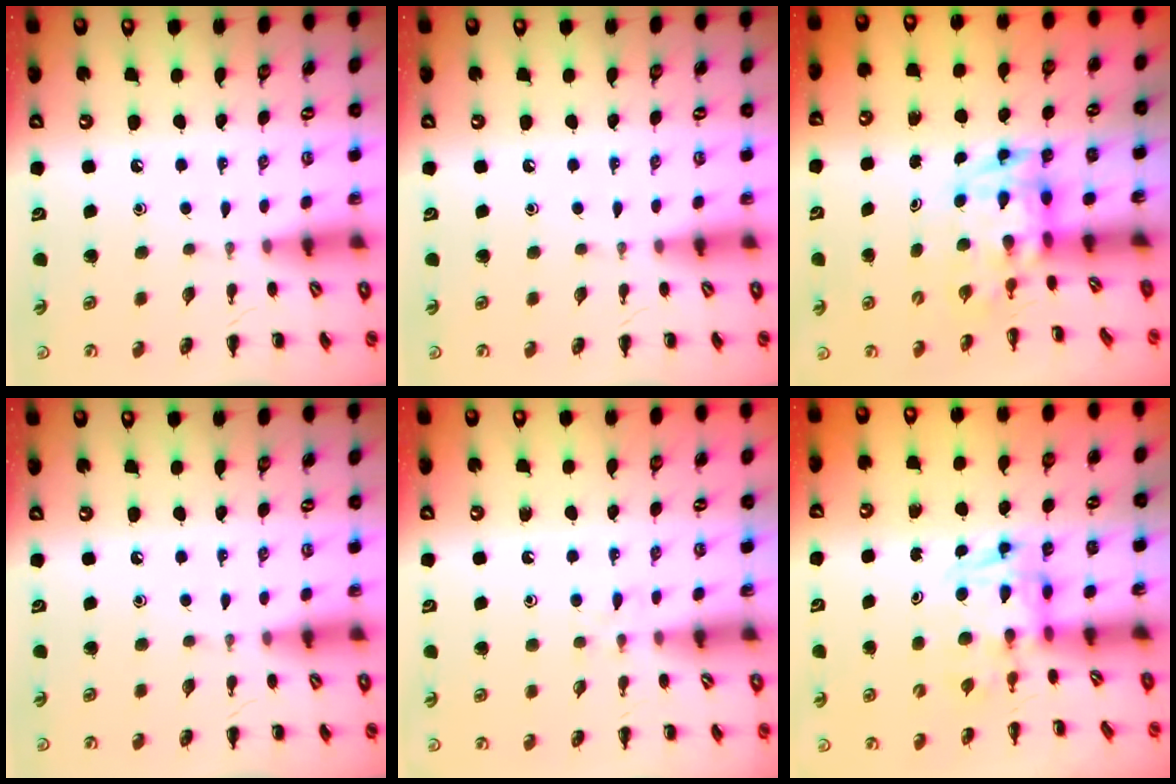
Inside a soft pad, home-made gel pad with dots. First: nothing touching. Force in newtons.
{"total": 0.0}
{"total": 3.6, "press": 3.5, "slide": 0.8}
{"total": 0.0}
{"total": 3.0, "press": 2.7, "slide": 1.2}
{"total": 2.9, "press": 2.8, "slide": 0.5}